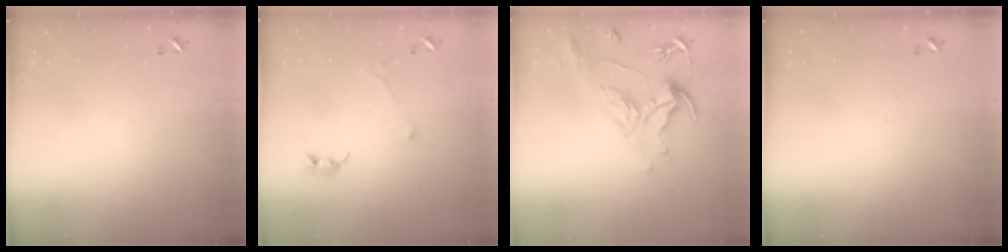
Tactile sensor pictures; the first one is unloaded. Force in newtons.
{"total": 0.9, "press": 0.4, "slide": 0.8}
{"total": 1.7, "press": 1.3, "slide": 1.2}
{"total": 0.0}